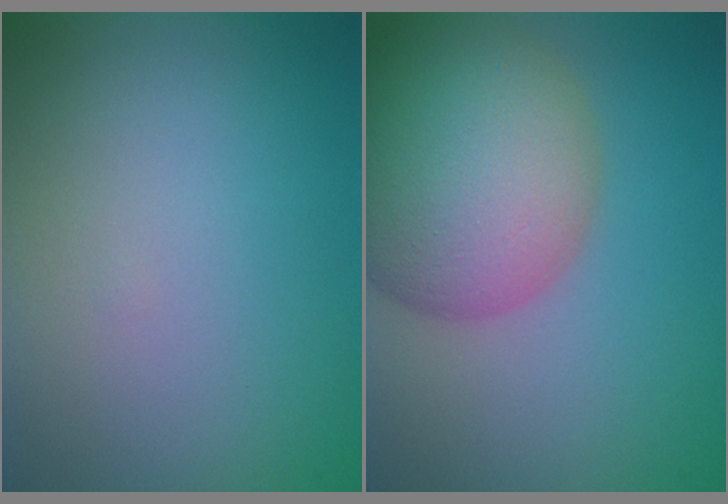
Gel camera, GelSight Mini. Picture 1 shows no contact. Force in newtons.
{"total": 11.8, "press": 11.8, "slide": 0.7}